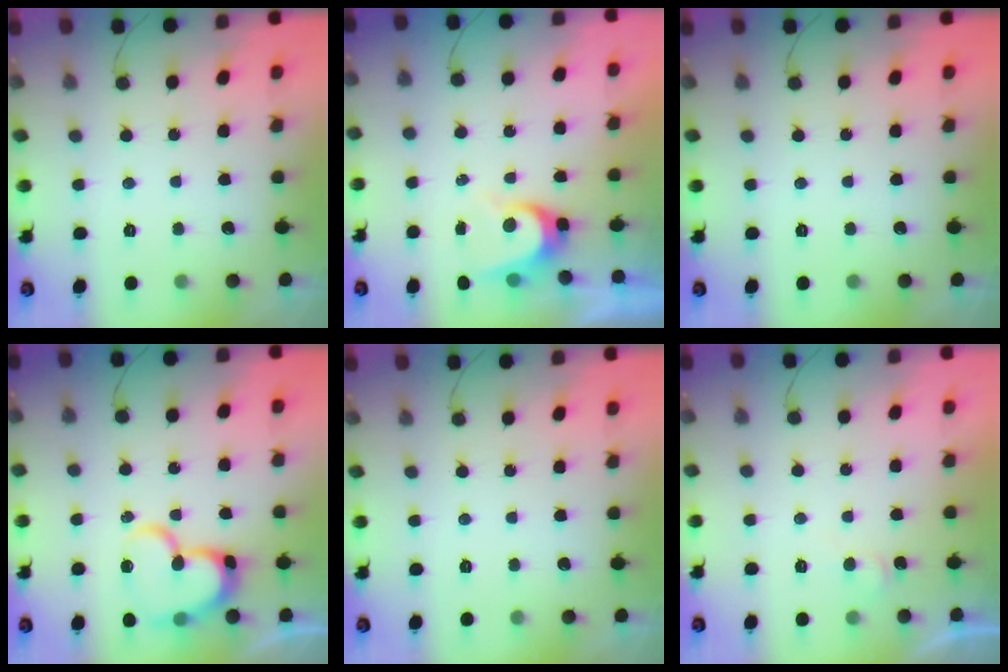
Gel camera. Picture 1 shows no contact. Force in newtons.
{"total": 6.5, "press": 6.4, "slide": 0.7}
{"total": 0.0}
{"total": 16.3, "press": 16.2, "slide": 1.5}
{"total": 0.0}
{"total": 4.8, "press": 4.8, "slide": 0.4}